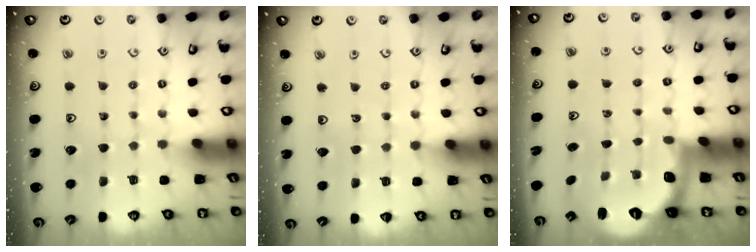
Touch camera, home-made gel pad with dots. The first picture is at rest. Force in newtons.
{"total": 1.6, "press": 1.6, "slide": 0.2}
{"total": 2.8, "press": 1.7, "slide": 2.1}